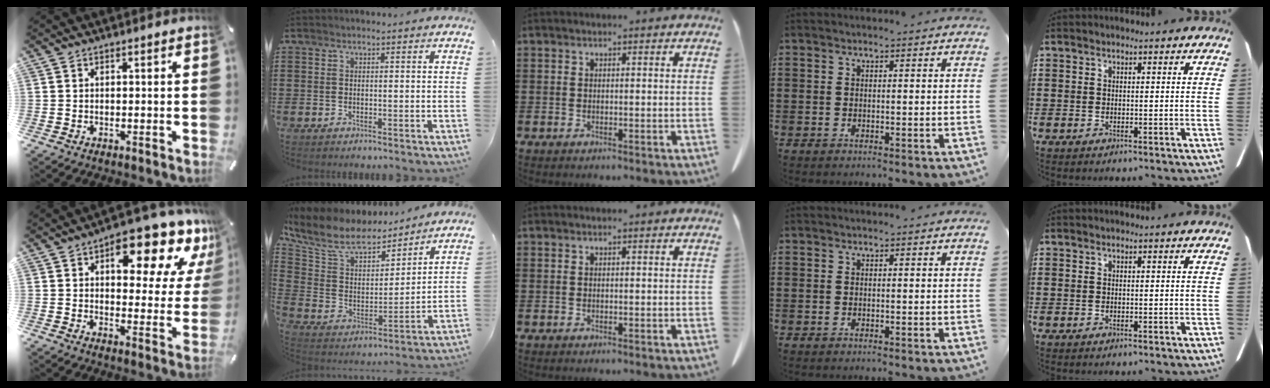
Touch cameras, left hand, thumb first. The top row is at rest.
{"thumb": {"total": 17.6, "force": [10.2, 8.1, 11.9], "torque": [-0.139, -0.067, 0.160]}, "index": {"total": 9.8, "force": [8.1, 3.7, 4.2], "torque": [-0.121, -0.044, 0.141]}}